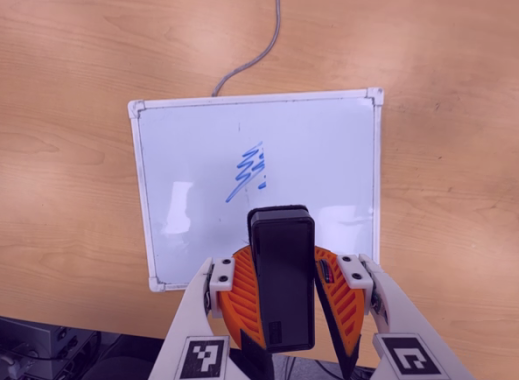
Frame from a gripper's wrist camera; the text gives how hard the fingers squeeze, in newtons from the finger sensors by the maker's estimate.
{"total": 8.5, "left": 9.2, "right": 7.8}